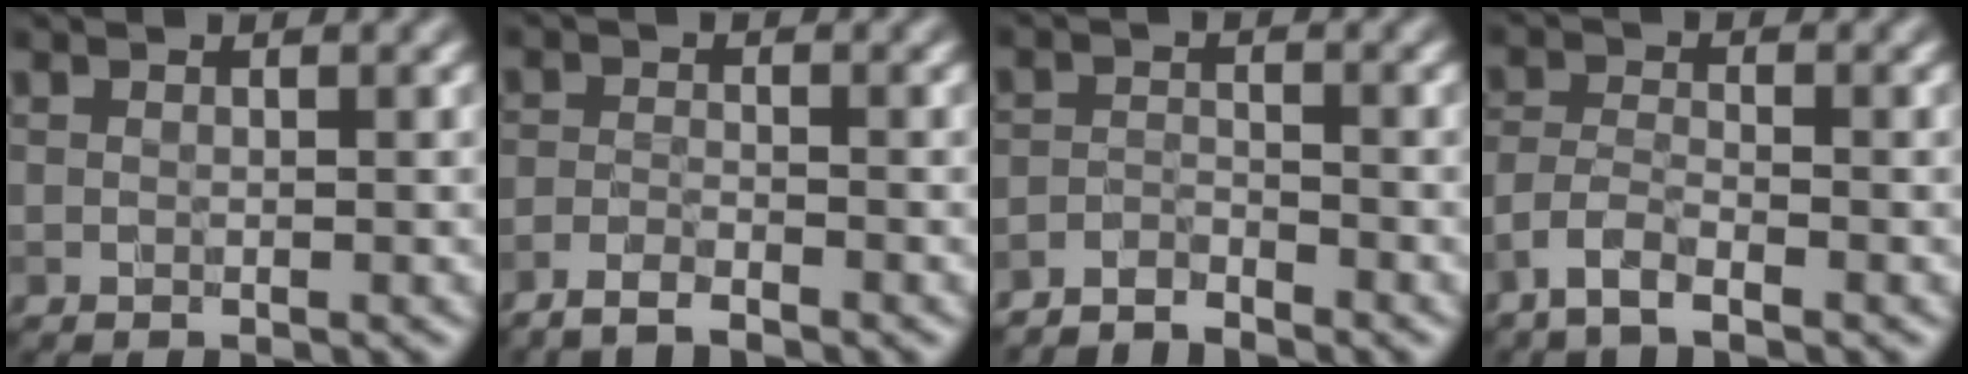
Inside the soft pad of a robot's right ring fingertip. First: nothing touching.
{"total": 1.9, "force": [-1.8, 0.0, 0.7], "torque": [-0.013, -0.002, -0.041]}
{"total": 2.5, "force": [-2.5, 0.2, 0.1], "torque": [0.000, -0.002, -0.054]}
{"total": 2.1, "force": [-1.7, 0.2, 1.1], "torque": [-0.024, 0.004, -0.044]}